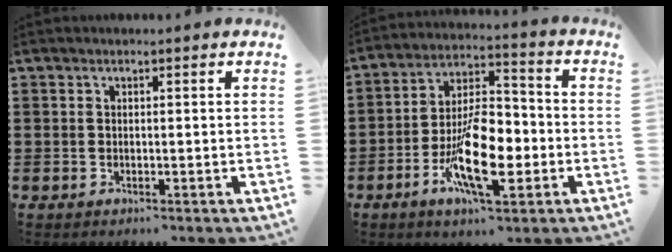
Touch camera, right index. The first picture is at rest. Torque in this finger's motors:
{"motor_torque": [2.14, 0.00, 1.05, 0.21]}